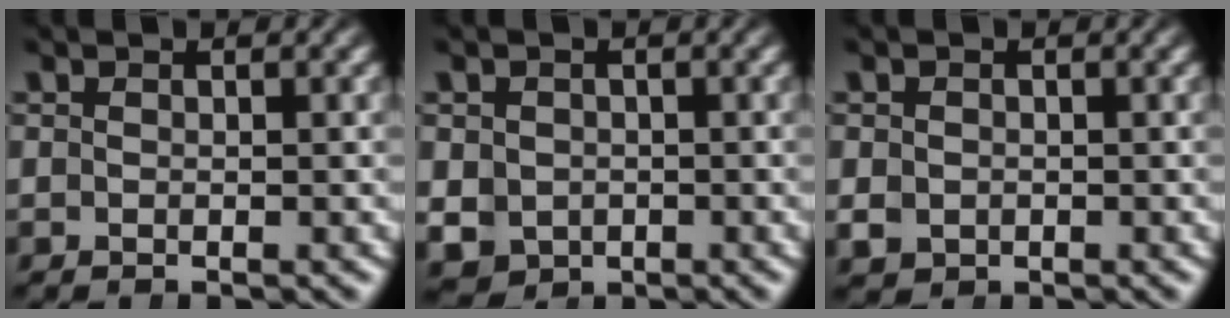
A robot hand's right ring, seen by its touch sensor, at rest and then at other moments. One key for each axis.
{"total": 6.0, "fx": -1.8, "fy": 5.4, "fz": 2.1, "tx": -0.047, "ty": -0.037, "tz": -0.010}
{"total": 1.8, "fx": -0.4, "fy": 1.6, "fz": 0.7, "tx": -0.017, "ty": -0.014, "tz": 0.004}